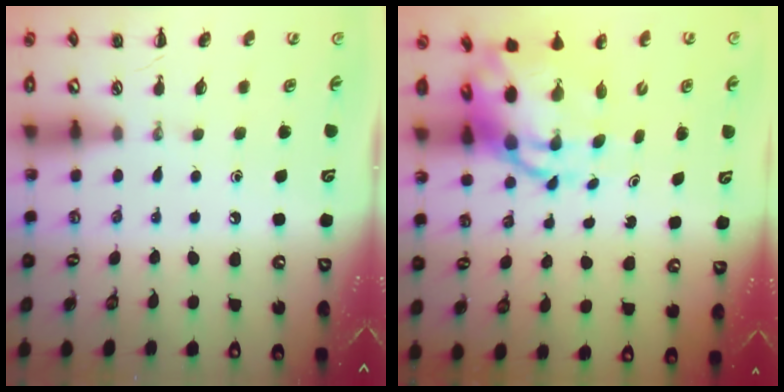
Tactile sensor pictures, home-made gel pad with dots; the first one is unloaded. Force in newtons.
{"total": 9.1, "press": 8.7, "slide": 2.7}